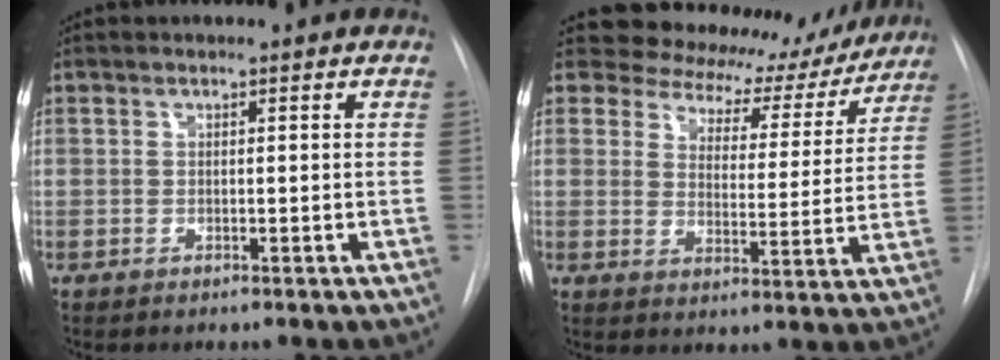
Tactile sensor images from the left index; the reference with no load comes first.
{"total": 14.7, "force": [13.0, 6.2, 2.7], "torque": [-0.018, -0.018, 0.145]}